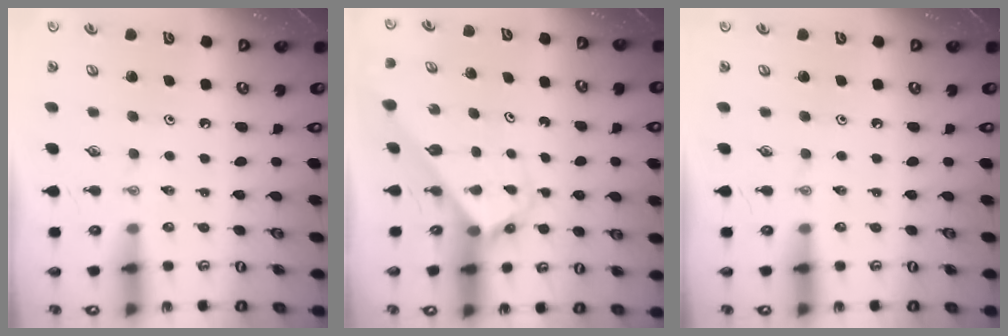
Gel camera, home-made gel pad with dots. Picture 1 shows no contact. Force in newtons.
{"total": 2.8, "press": 2.8, "slide": 0.1}
{"total": 0.0}